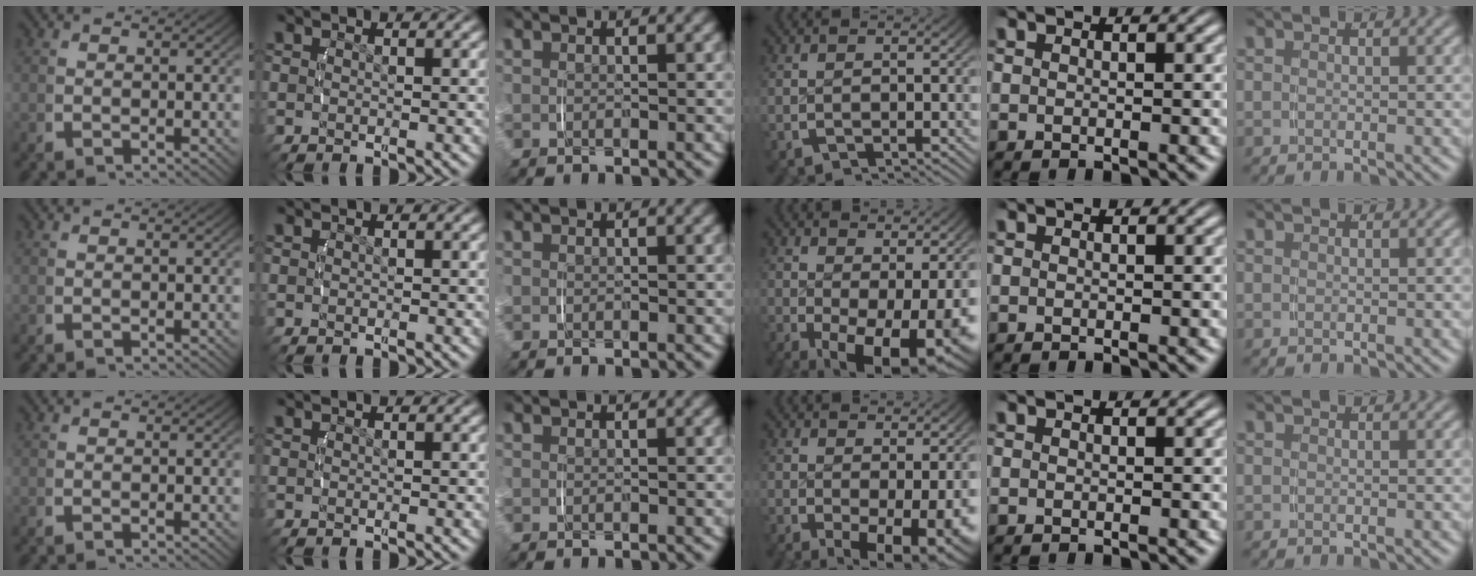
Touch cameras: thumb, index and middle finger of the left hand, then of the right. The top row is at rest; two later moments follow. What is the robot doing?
{"motion": "lift_and_place", "object": "glasses case"}